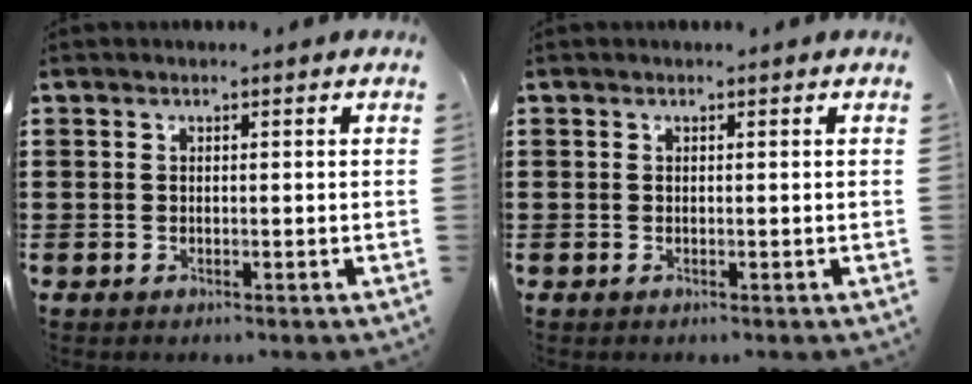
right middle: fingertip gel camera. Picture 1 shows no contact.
{"total": 0.0}